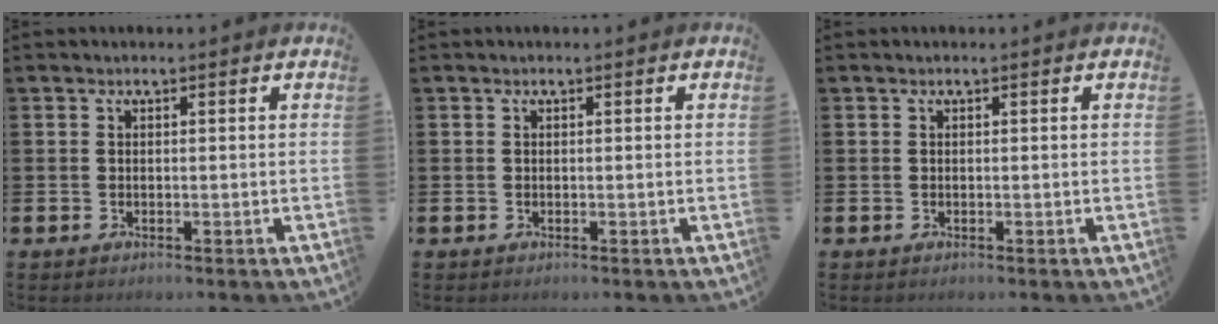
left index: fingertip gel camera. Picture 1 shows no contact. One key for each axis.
{"total": 0.0}
{"total": 0.0}